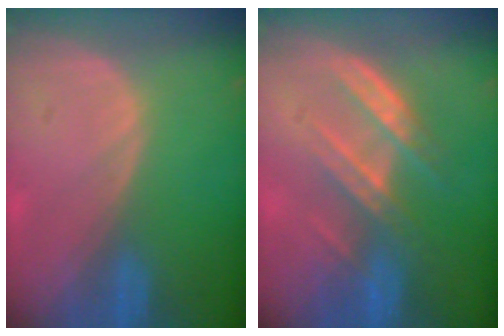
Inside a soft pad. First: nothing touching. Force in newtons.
{"total": 7.1, "press": 6.5, "slide": 3.0}